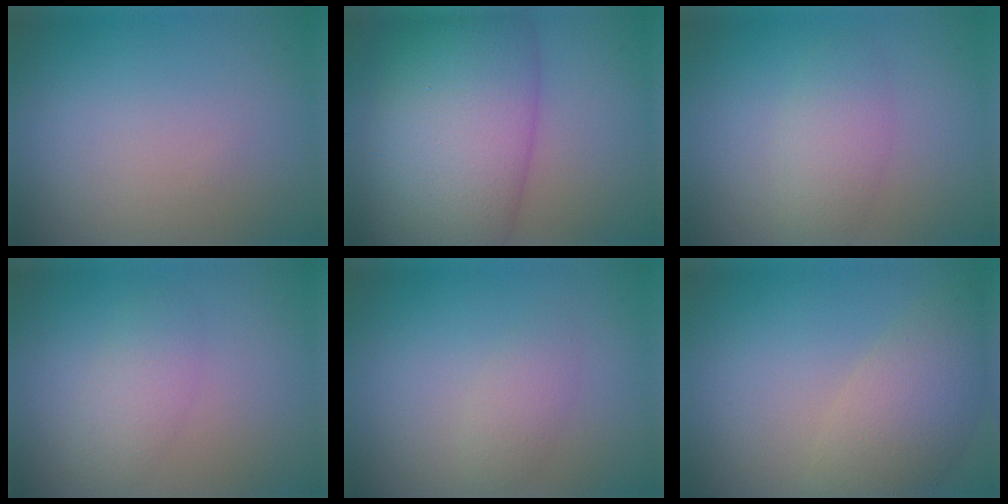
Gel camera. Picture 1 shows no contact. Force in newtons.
{"total": 12.1, "press": 12.1, "slide": 0.5}
{"total": 2.9, "press": 2.9, "slide": 0.1}
{"total": 2.2, "press": 2.2, "slide": 0.1}
{"total": 1.7, "press": 1.7, "slide": 0.0}
{"total": 5.4, "press": 5.4, "slide": 0.4}